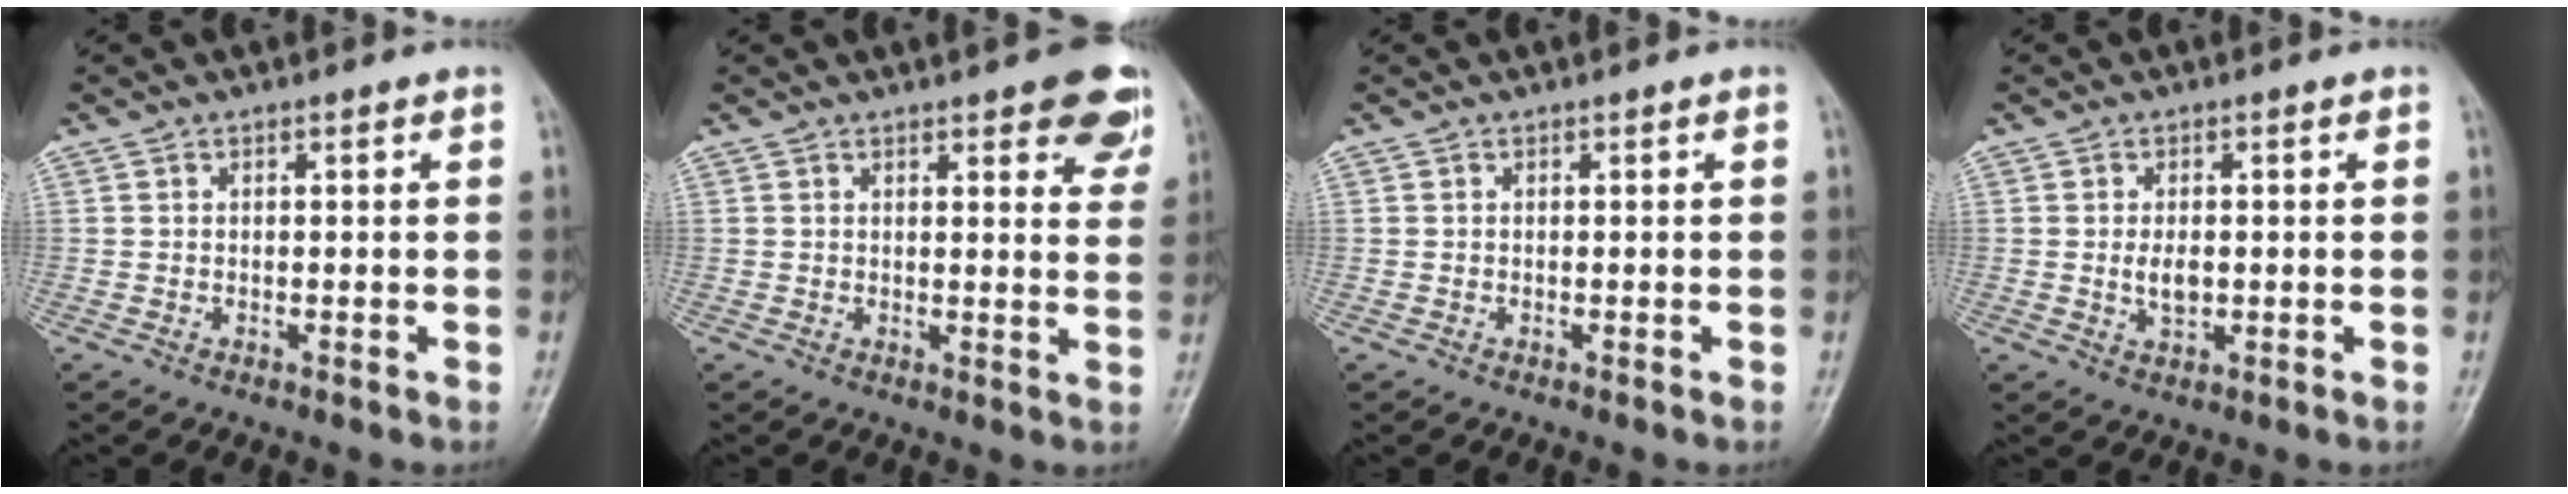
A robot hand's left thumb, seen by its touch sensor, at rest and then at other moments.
{"total": 9.2, "force": [5.6, 3.1, 6.7], "torque": [-0.048, -0.022, 0.062]}
{"total": 0.0}
{"total": 3.2, "force": [-0.1, 1.8, 2.7], "torque": [-0.046, -0.004, 0.000]}